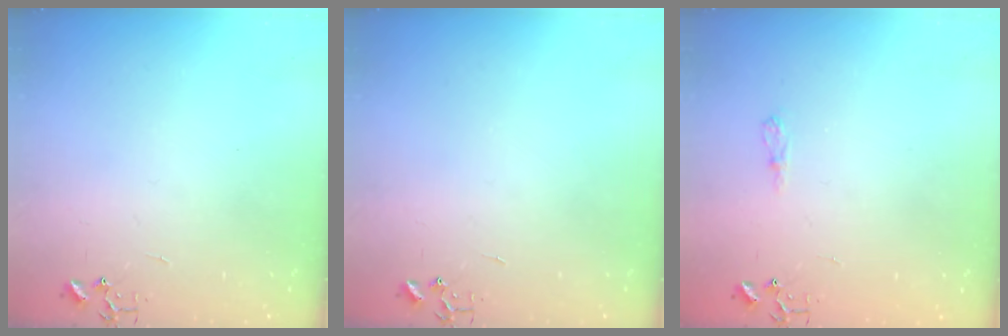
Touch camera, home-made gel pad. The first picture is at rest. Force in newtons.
{"total": 0.0}
{"total": 6.0, "press": 6.0, "slide": 0.7}